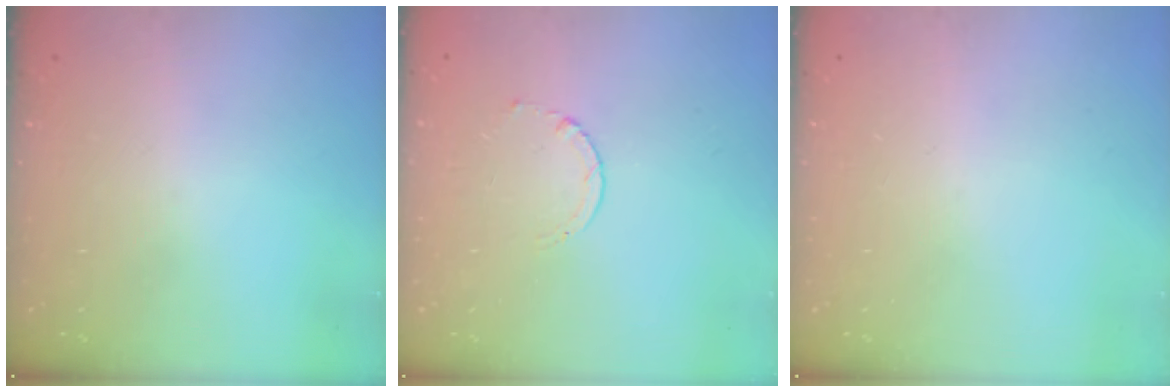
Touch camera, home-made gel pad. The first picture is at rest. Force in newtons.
{"total": 1.7, "press": 1.7, "slide": 0.2}
{"total": 0.0}